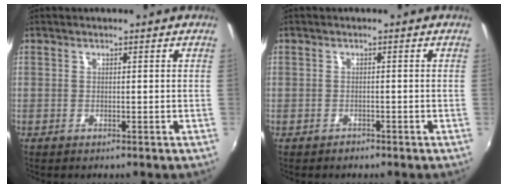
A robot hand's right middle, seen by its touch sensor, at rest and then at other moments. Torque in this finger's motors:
{"motor_torque": [-0.19, -0.49, -0.64, -0.09]}